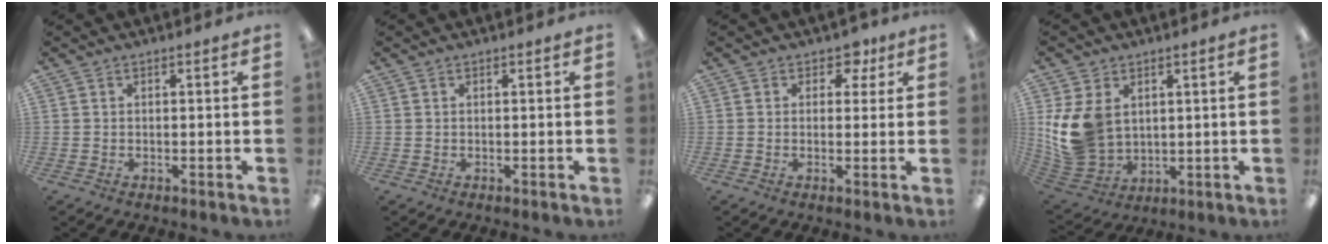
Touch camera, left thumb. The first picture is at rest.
{"total": 0.0}
{"total": 4.2, "force": [2.1, 3.2, 1.7], "torque": [-0.009, -0.008, 0.033]}
{"total": 13.3, "force": [2.7, 10.7, 7.3], "torque": [-0.191, -0.009, 0.056]}